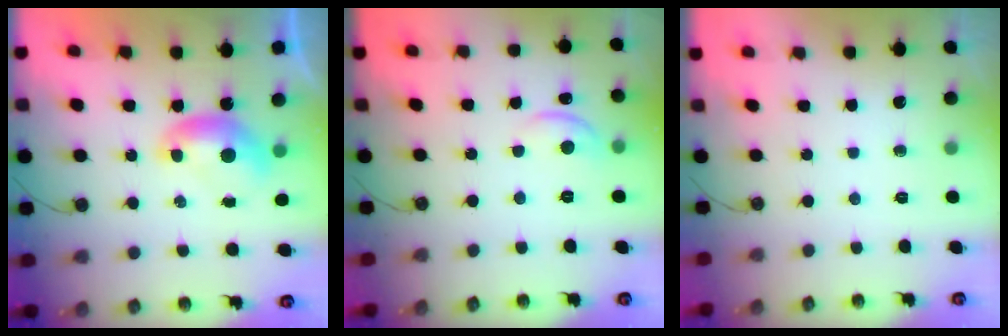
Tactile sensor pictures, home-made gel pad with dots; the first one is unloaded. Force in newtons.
{"total": 2.2, "press": 2.2, "slide": 0.5}
{"total": 0.0}